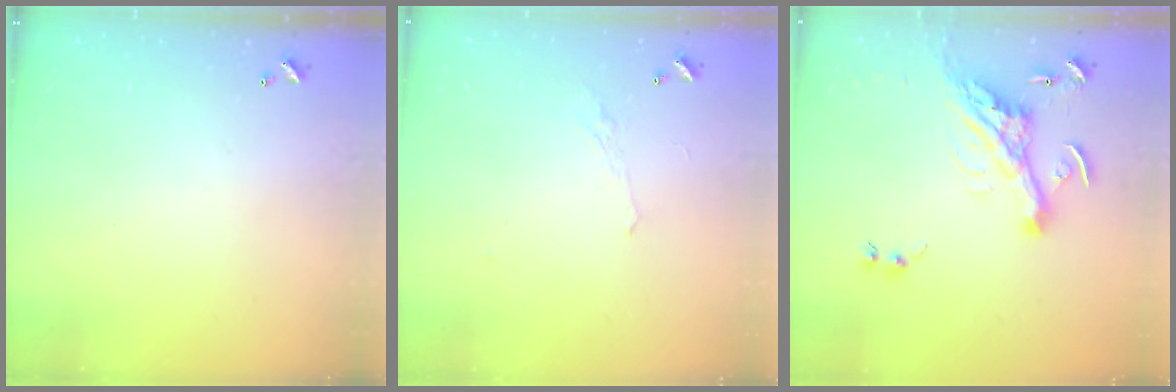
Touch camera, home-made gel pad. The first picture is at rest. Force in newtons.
{"total": 0.7, "press": 0.4, "slide": 0.6}
{"total": 12.6, "press": 12.4, "slide": 2.4}